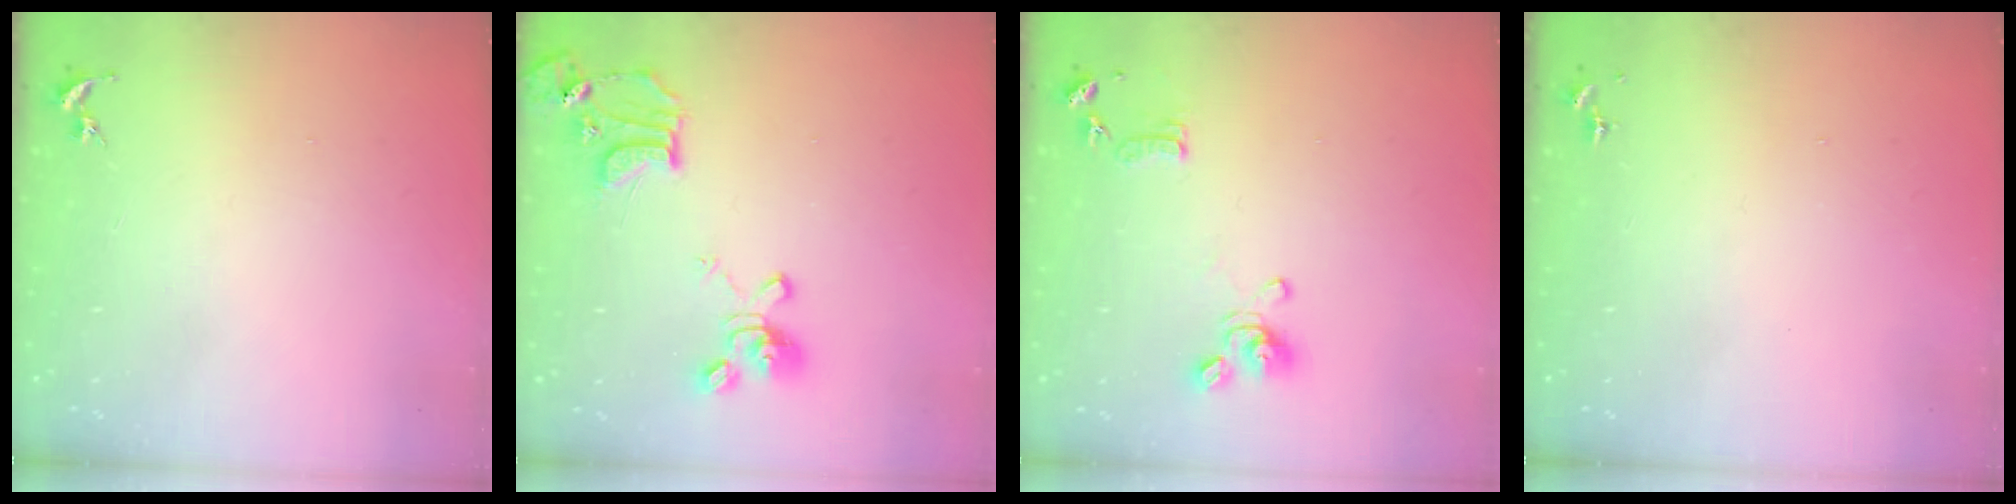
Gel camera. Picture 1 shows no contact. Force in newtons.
{"total": 15.3, "press": 15.3, "slide": 1.1}
{"total": 9.8, "press": 9.7, "slide": 1.7}
{"total": 0.0}